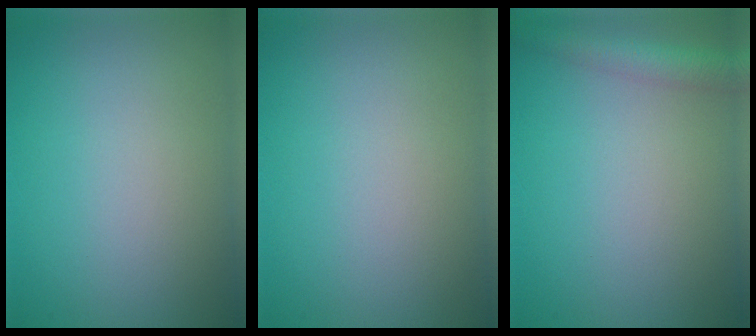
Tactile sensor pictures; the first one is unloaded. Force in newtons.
{"total": 0.0}
{"total": 2.8, "press": 2.8, "slide": 0.2}